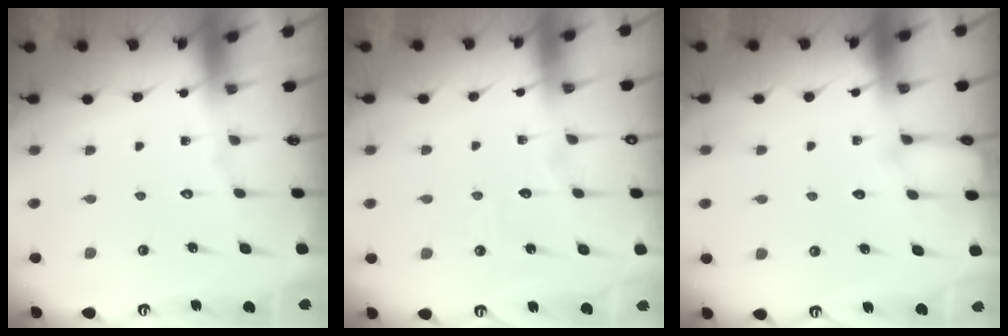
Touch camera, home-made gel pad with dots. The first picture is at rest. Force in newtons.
{"total": 4.0, "press": 4.0, "slide": 0.3}
{"total": 4.5, "press": 4.5, "slide": 0.4}